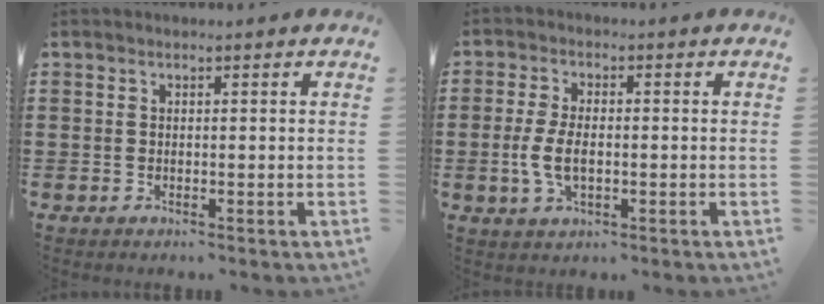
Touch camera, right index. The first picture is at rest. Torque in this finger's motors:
{"motor_torque": [2.14, 0.00, 0.58, 0.20]}